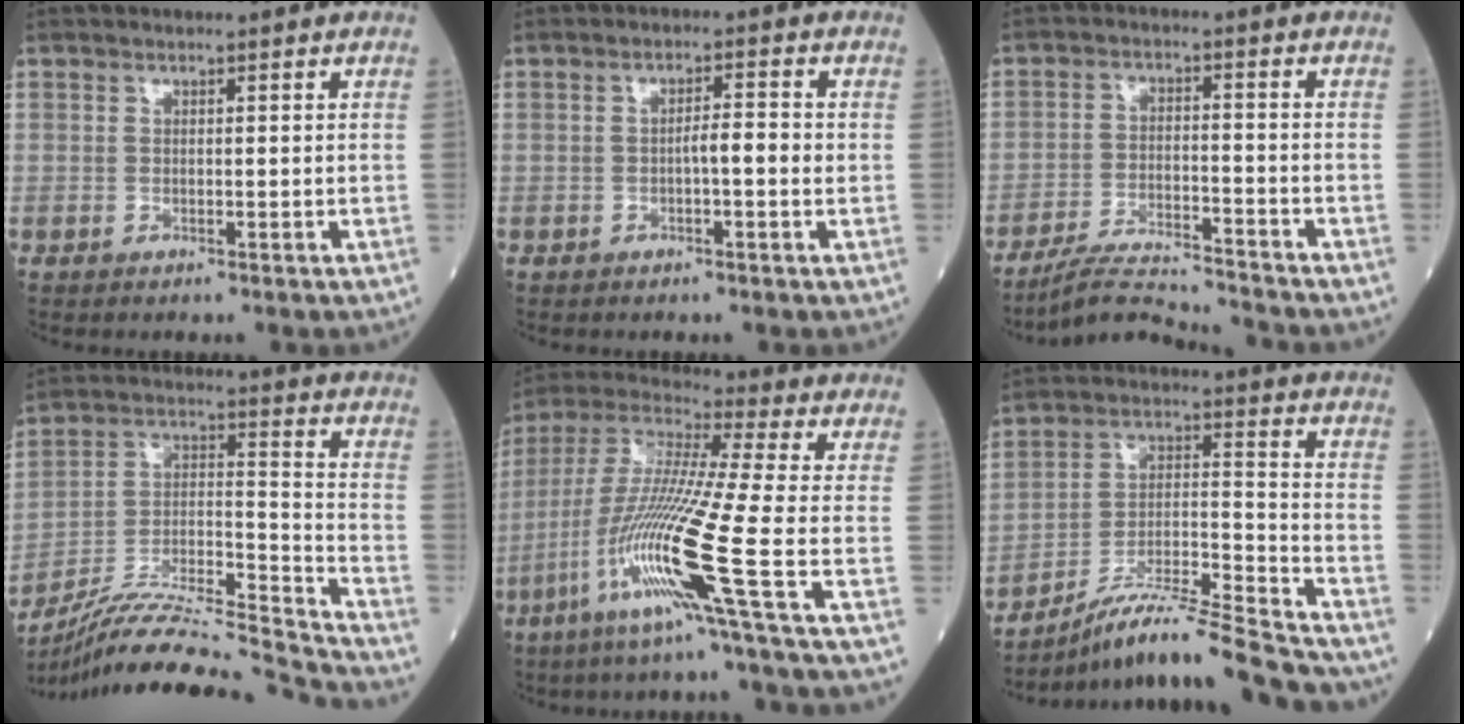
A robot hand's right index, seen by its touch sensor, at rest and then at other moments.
{"total": 3.7, "force": [-0.5, 0.4, 3.7], "torque": [-0.056, 0.007, -0.009]}
{"total": 8.5, "force": [-8.4, -0.8, 1.4], "torque": [-0.022, -0.006, -0.153]}
{"total": 23.1, "force": [-21.9, -1.8, 7.3], "torque": [-0.146, -0.010, -0.362]}
{"total": 16.6, "force": [-6.7, -1.9, 15.1], "torque": [-0.314, -0.024, -0.137]}
{"total": 19.1, "force": [-17.2, 0.5, 8.3], "torque": [-0.140, 0.002, -0.287]}